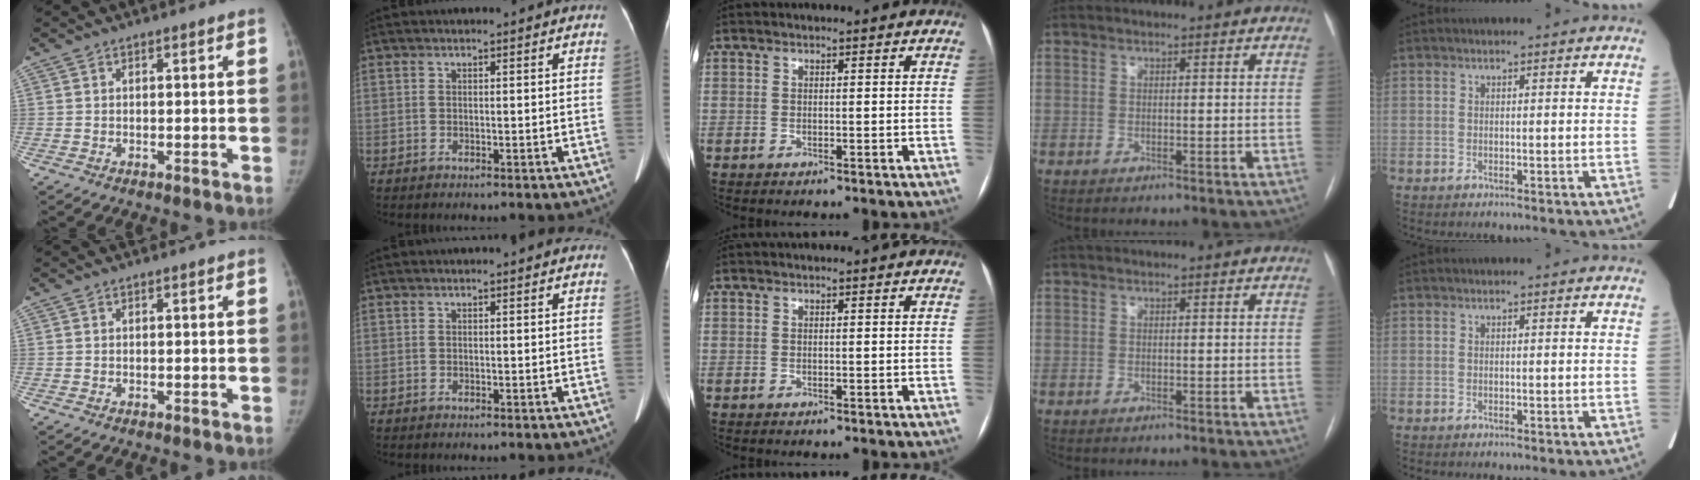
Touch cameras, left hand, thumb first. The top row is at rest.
{}